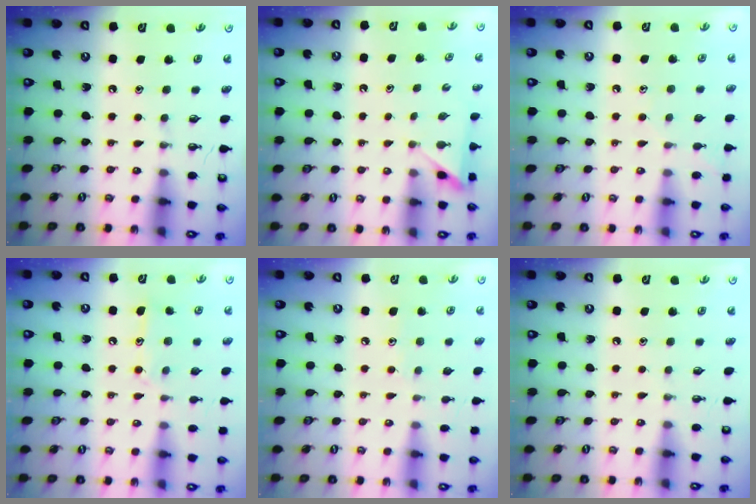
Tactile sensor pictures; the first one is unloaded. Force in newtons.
{"total": 3.0, "press": 3.0, "slide": 0.3}
{"total": 5.3, "press": 5.3, "slide": 0.6}
{"total": 10.8, "press": 10.8, "slide": 0.7}
{"total": 5.3, "press": 5.3, "slide": 0.6}
{"total": 0.0}